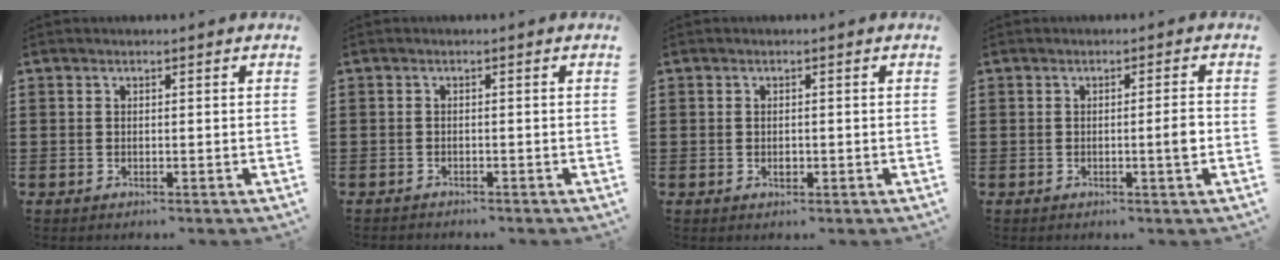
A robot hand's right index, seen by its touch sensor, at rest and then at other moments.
{"total": 0.8, "force": [-0.8, 0.1, 0.0], "torque": [-0.002, 0.000, -0.017]}
{"total": 1.1, "force": [-0.2, 0.5, 1.0], "torque": [-0.019, 0.000, -0.004]}
{"total": 2.7, "force": [-0.6, -0.1, 2.6], "torque": [-0.043, -0.005, -0.013]}